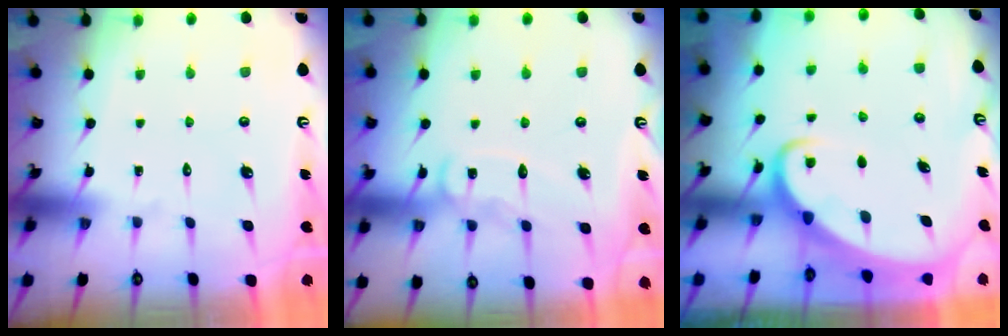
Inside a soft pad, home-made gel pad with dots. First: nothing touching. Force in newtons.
{"total": 10.3, "press": 10.2, "slide": 0.9}
{"total": 3.0, "press": 3.0, "slide": 0.2}